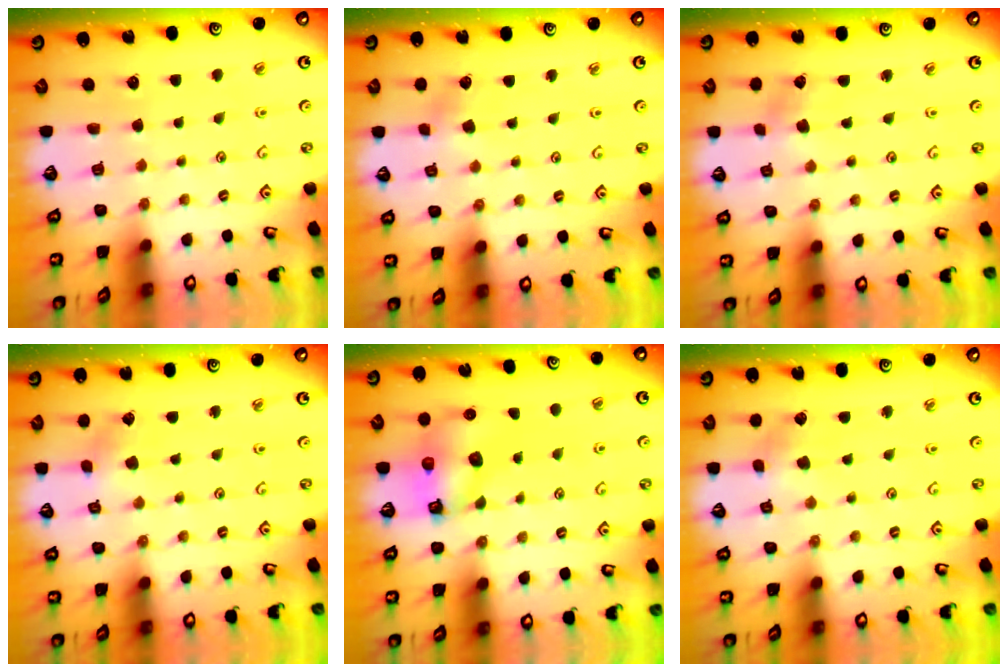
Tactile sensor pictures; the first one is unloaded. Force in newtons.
{"total": 3.1, "press": 3.1, "slide": 0.4}
{"total": 3.8, "press": 3.8, "slide": 0.6}
{"total": 1.8, "press": 1.8, "slide": 0.1}
{"total": 7.0, "press": 7.0, "slide": 0.1}
{"total": 3.3, "press": 3.3, "slide": 0.3}